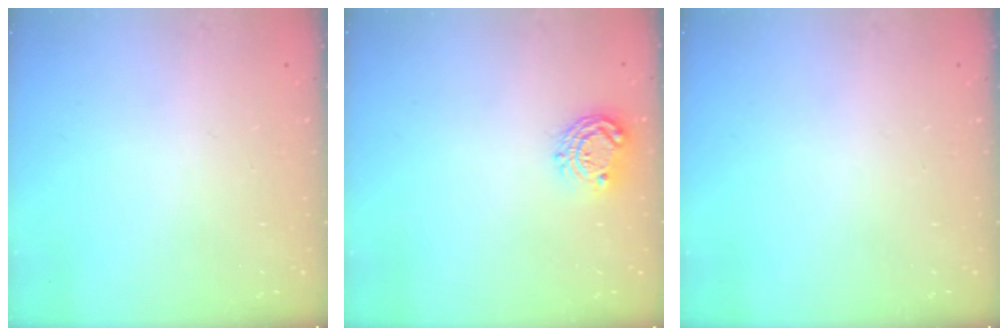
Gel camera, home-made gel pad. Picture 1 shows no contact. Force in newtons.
{"total": 8.3, "press": 8.3, "slide": 0.3}
{"total": 0.0}